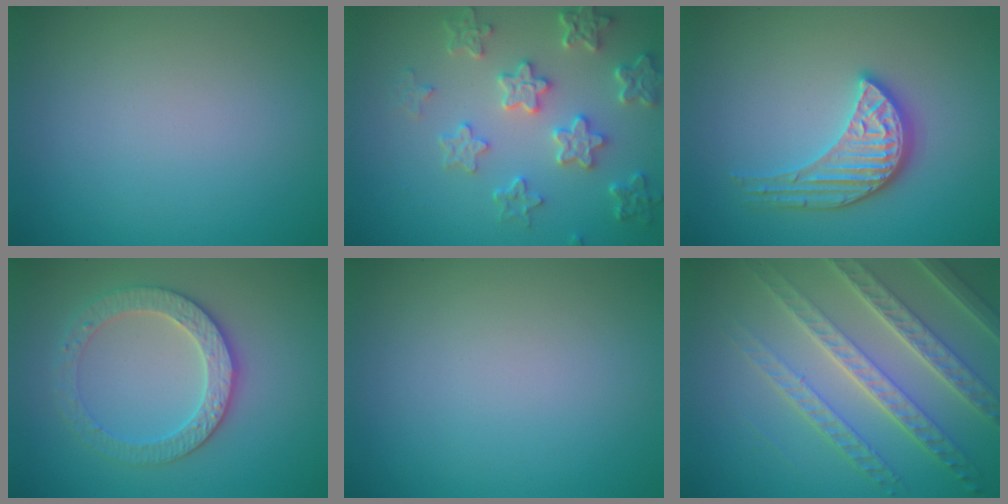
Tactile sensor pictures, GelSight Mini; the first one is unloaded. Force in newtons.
{"total": 5.1, "press": 4.2, "slide": 2.9}
{"total": 3.9, "press": 3.5, "slide": 1.6}
{"total": 3.6, "press": 3.5, "slide": 0.9}
{"total": 0.0}
{"total": 7.2, "press": 5.5, "slide": 4.7}